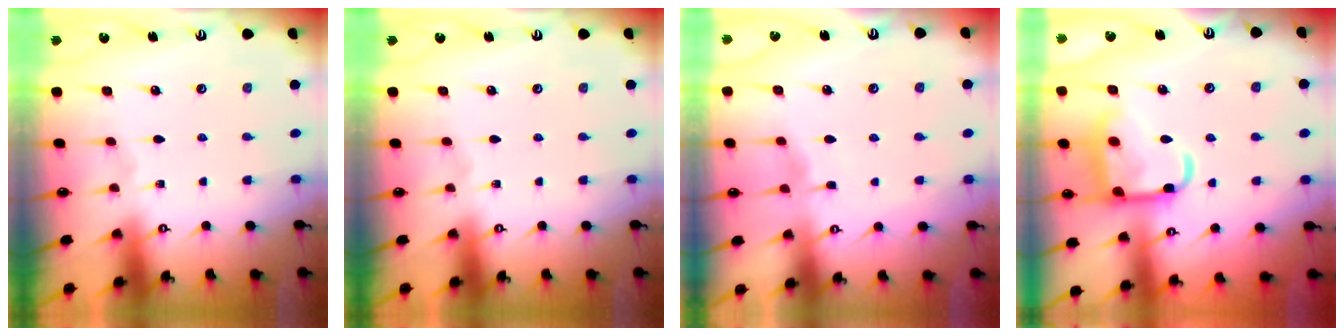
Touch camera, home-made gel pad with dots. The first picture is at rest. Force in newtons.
{"total": 0.0}
{"total": 3.0, "press": 3.0, "slide": 0.2}
{"total": 17.0, "press": 16.9, "slide": 1.3}